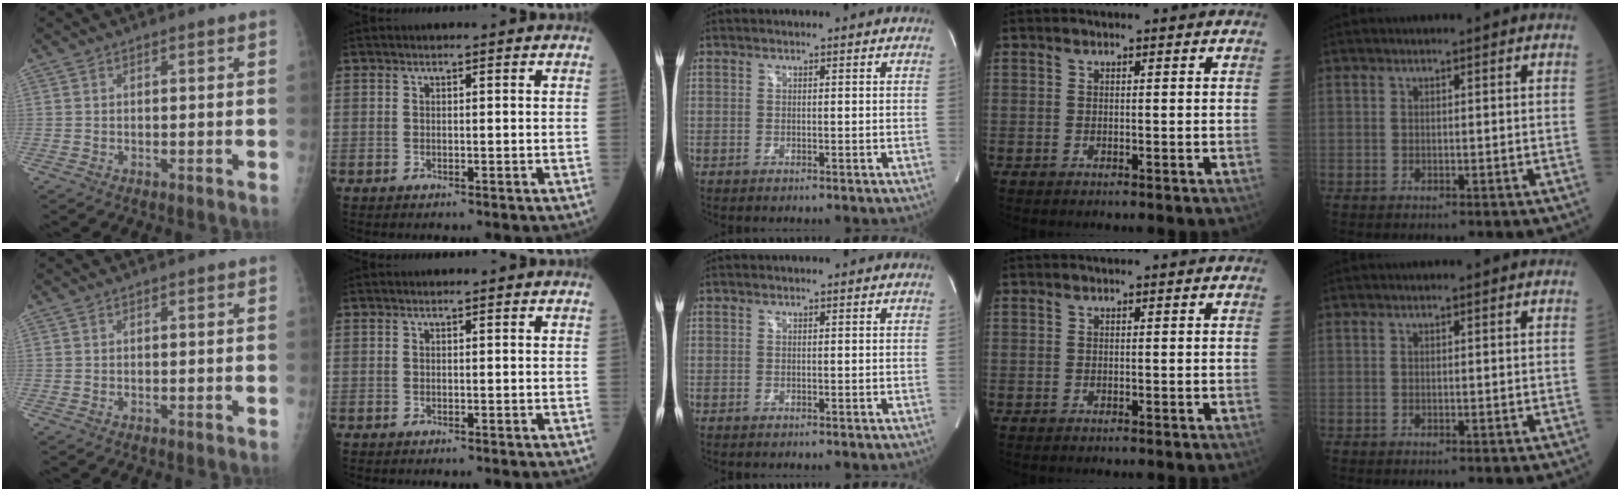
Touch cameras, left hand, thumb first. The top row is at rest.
{}